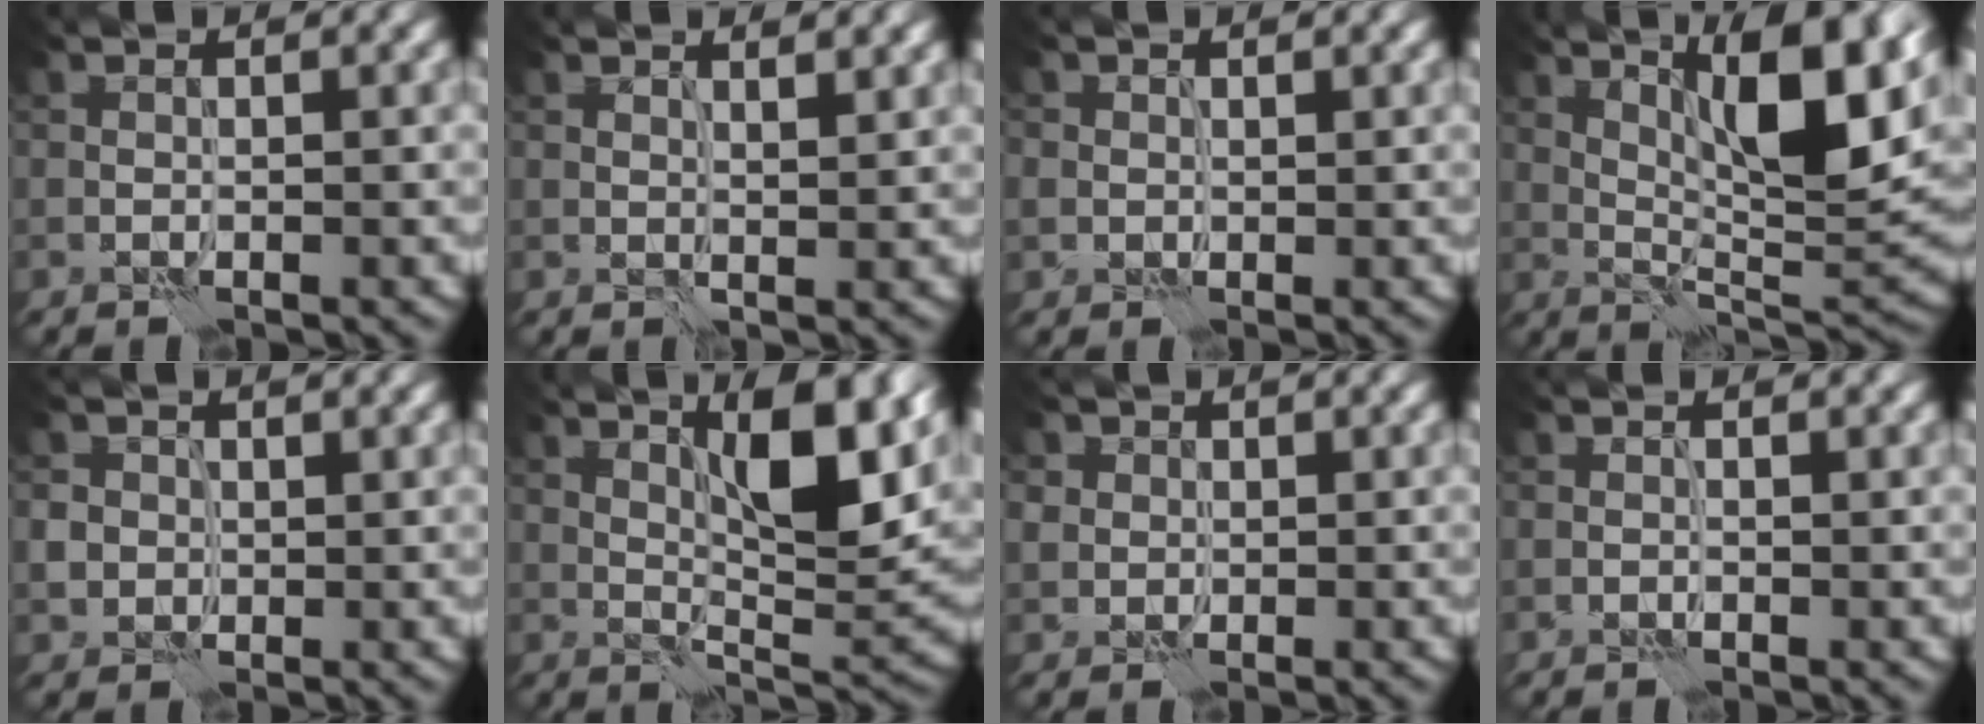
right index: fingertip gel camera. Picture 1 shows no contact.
{"total": 1.5, "force": [1.2, 0.1, 0.9], "torque": [-0.015, -0.004, 0.023]}
{"total": 1.1, "force": [0.4, 1.0, 0.3], "torque": [-0.008, -0.001, 0.008]}
{"total": 10.9, "force": [4.7, 2.5, 9.5], "torque": [-0.144, 0.004, 0.081]}
{"total": 1.8, "force": [0.1, 1.7, 0.5], "torque": [-0.011, 0.000, 0.002]}
{"total": 8.9, "force": [3.7, 2.4, 7.7], "torque": [-0.119, 0.001, 0.064]}
{"total": 2.7, "force": [1.2, 2.3, 0.7], "torque": [-0.018, 0.004, 0.019]}
{"total": 0.5, "force": [-0.1, 0.3, 0.4], "torque": [-0.005, -0.001, -0.003]}